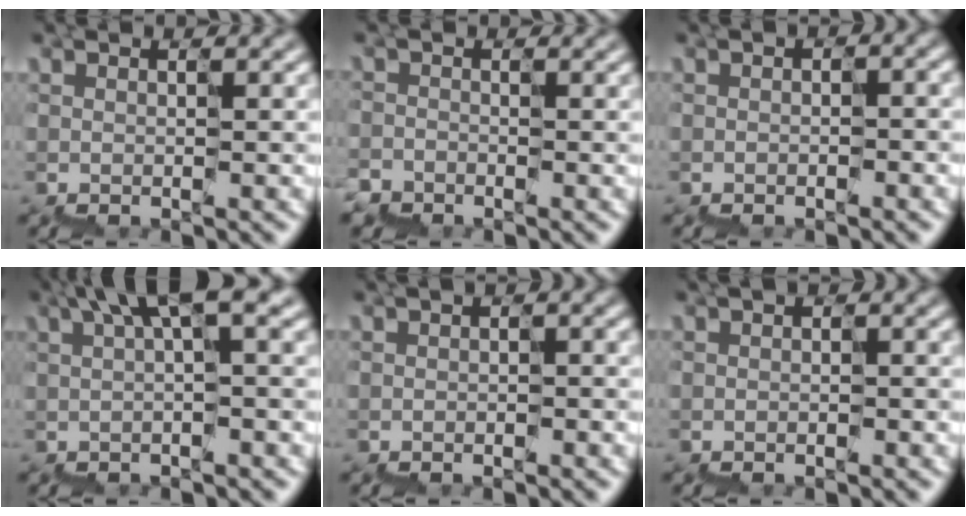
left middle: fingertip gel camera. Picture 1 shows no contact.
{"total": 1.9, "force": [-1.3, 0.1, -1.3], "torque": [0.029, -0.012, -0.030]}
{"total": 1.4, "force": [-0.4, 0.8, 1.1], "torque": [-0.013, 0.011, -0.008]}
{"total": 4.2, "force": [1.9, 0.8, 3.6], "torque": [-0.060, 0.016, 0.029]}
{"total": 1.4, "force": [-0.4, 0.8, 1.1], "torque": [-0.011, 0.009, -0.010]}
{"total": 0.9, "force": [-0.6, 0.4, 0.5], "torque": [-0.003, 0.003, -0.012]}